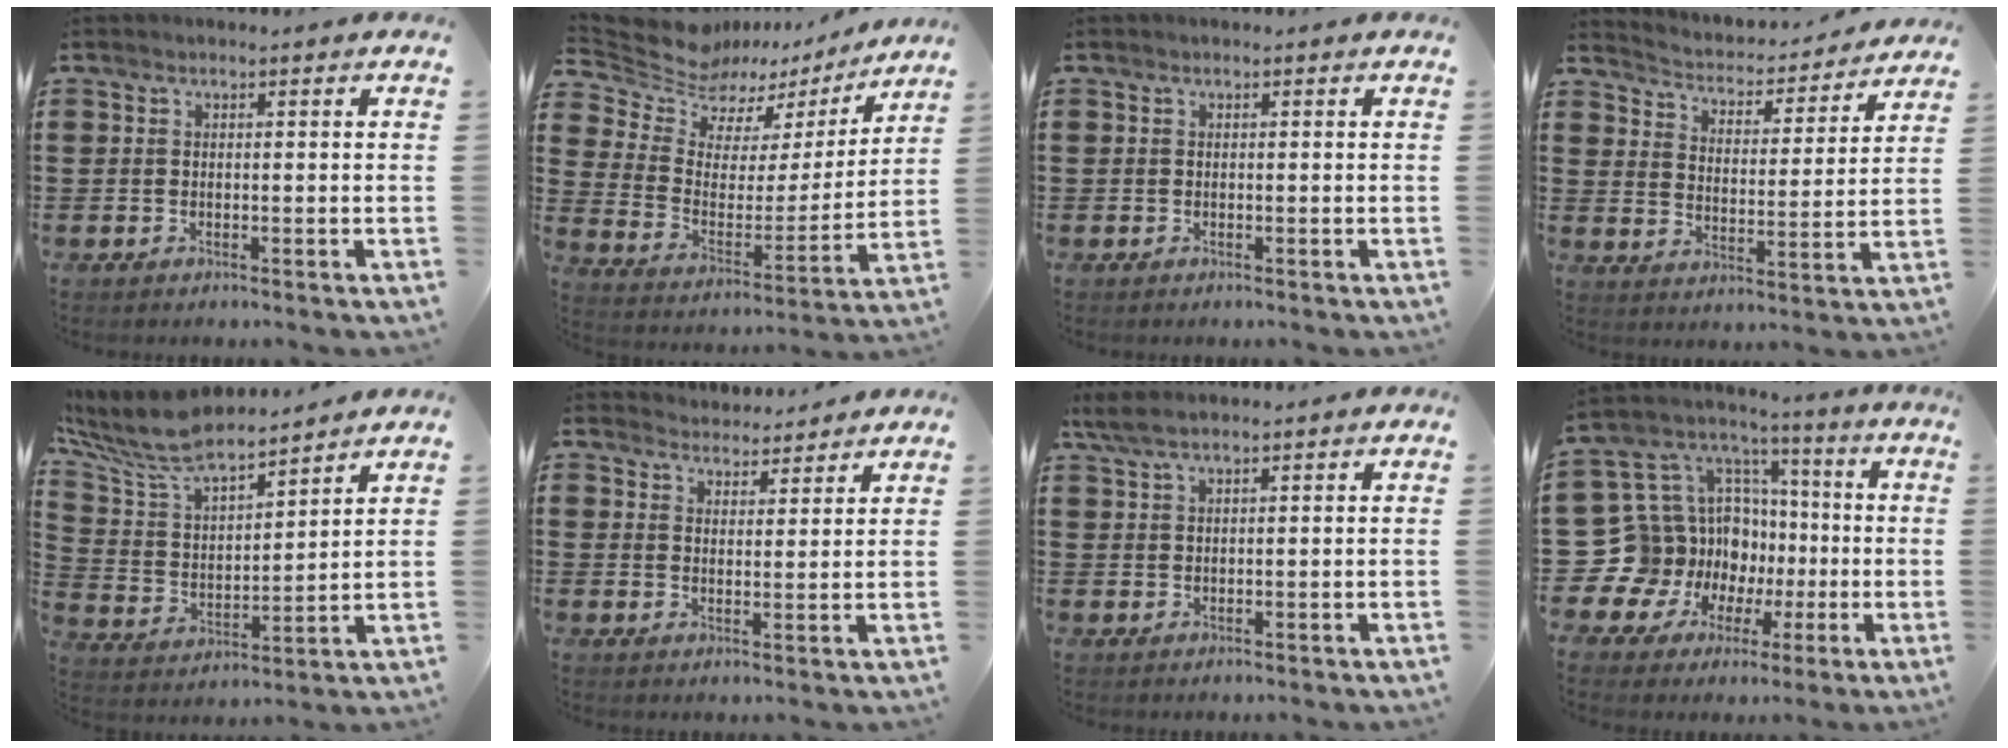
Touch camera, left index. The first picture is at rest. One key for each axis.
{"total": 8.6, "fx": 7.5, "fy": 4.0, "fz": 1.3, "tx": -0.059, "ty": -0.058, "tz": 0.129}
{"total": 0.0}
{"total": 3.1, "fx": 3.0, "fy": 0.4, "fz": 0.0, "tx": -0.022, "ty": -0.033, "tz": 0.043}
{"total": 9.3, "fx": 8.5, "fy": 1.9, "fz": 3.2, "tx": -0.102, "ty": -0.052, "tz": 0.148}
{"total": 3.6, "fx": 3.5, "fy": 0.5, "fz": -0.3, "tx": -0.006, "ty": -0.013, "tz": 0.066}
{"total": 2.6, "fx": 1.9, "fy": 0.4, "fz": 1.8, "tx": -0.038, "ty": 0.002, "tz": 0.035}
{"total": 14.9, "fx": -3.4, "fy": 14.0, "fz": 3.7, "tx": -0.138, "ty": -0.022, "tz": -0.021}